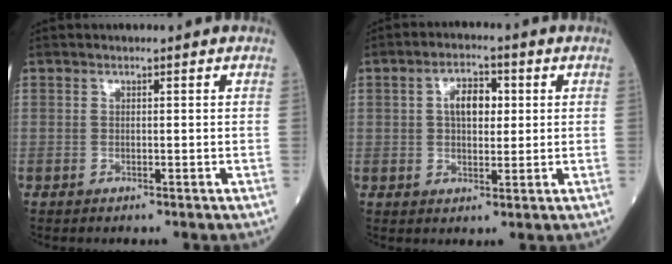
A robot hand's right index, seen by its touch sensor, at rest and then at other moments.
{"total": 5.4, "force": [1.1, 3.0, 4.4], "torque": [-0.075, 0.014, 0.018]}